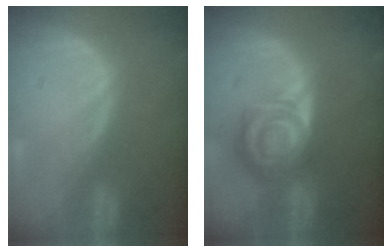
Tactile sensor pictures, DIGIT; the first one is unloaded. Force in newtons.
{"total": 8.4, "press": 7.2, "slide": 4.3}